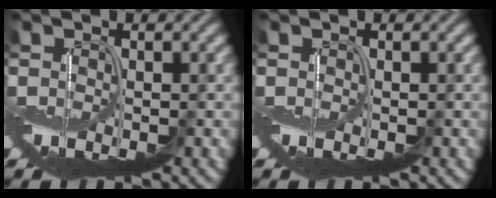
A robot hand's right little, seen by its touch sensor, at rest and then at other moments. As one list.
[{"total": 0.0}]